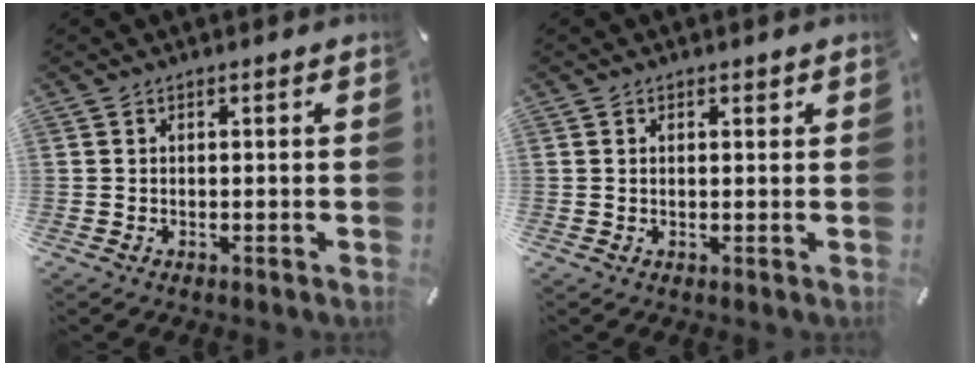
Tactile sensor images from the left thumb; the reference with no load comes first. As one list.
[{"total": 0.9, "force": [0.4, 0.5, 0.5], "torque": [-0.002, 0.000, 0.005]}]